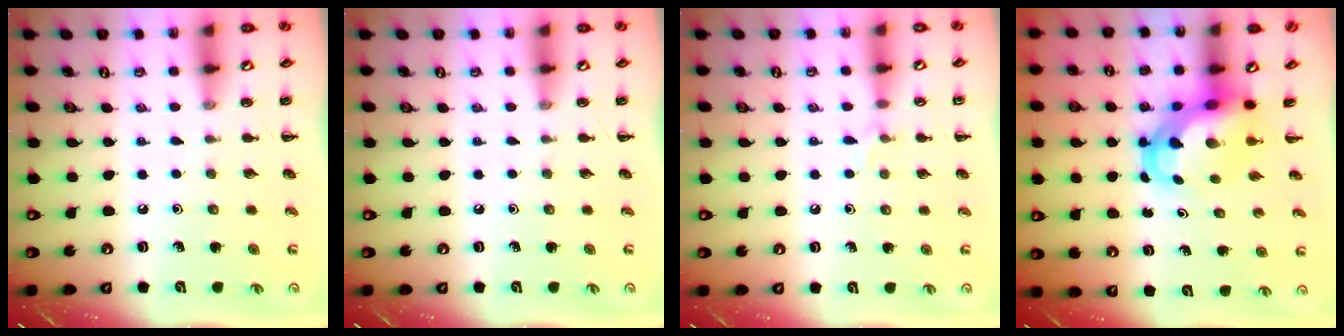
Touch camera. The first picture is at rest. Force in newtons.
{"total": 0.0}
{"total": 4.8, "press": 4.5, "slide": 1.7}
{"total": 5.7, "press": 5.6, "slide": 1.3}